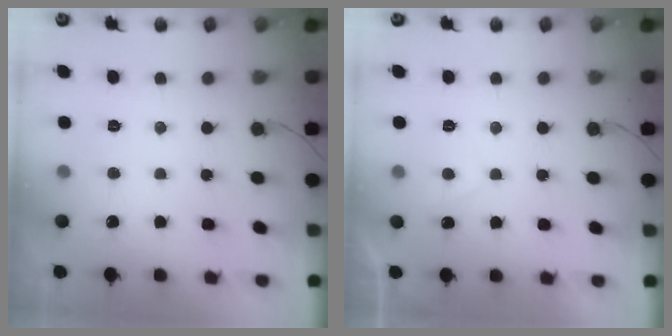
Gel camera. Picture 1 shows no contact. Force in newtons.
{"total": 2.8, "press": 2.7, "slide": 0.8}